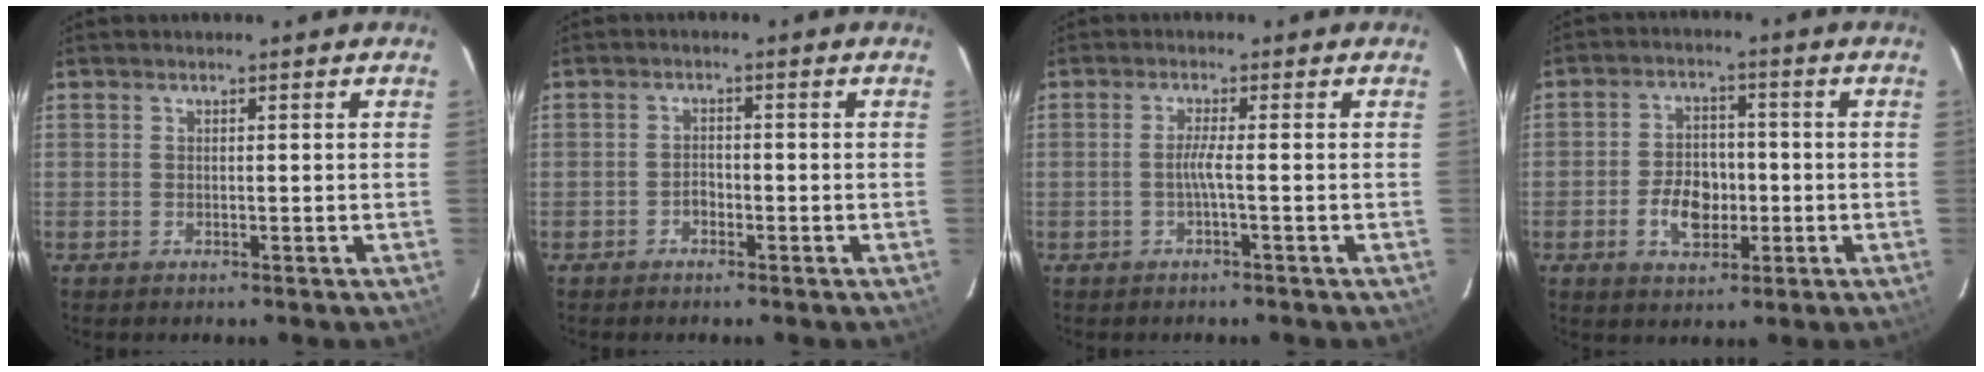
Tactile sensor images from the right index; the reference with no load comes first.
{"total": 1.5, "force": [-1.0, 1.0, 0.5], "torque": [-0.008, 0.004, -0.017]}
{"total": 2.1, "force": [-0.7, -0.6, 1.8], "torque": [-0.038, -0.002, -0.015]}
{"total": 7.5, "force": [-2.1, 5.0, 5.1], "torque": [-0.099, 0.011, -0.028]}